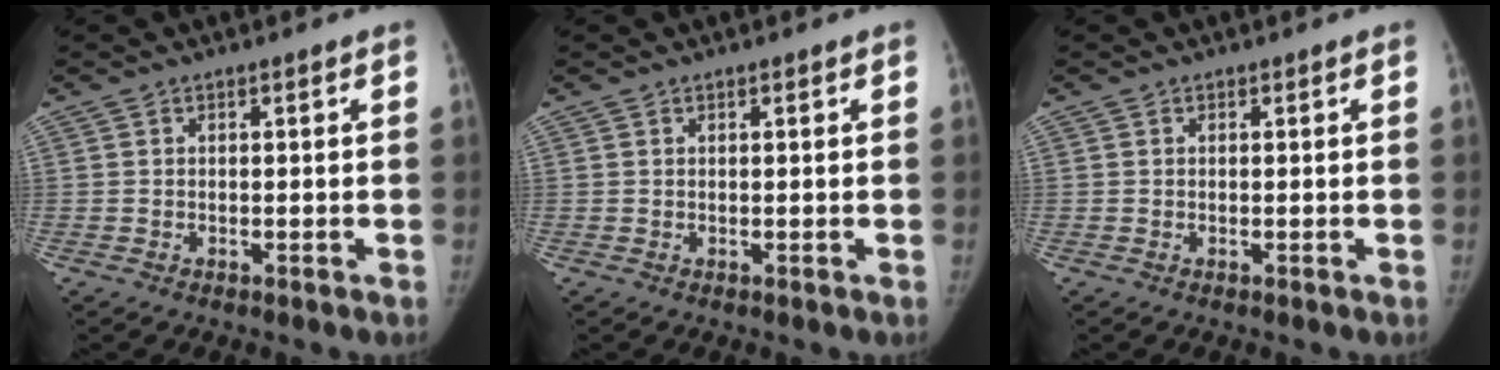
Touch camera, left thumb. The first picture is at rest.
{"total": 0.0}
{"total": 0.0}